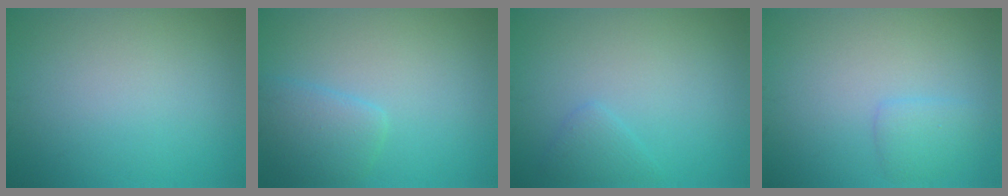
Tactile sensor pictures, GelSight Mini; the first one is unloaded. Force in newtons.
{"total": 2.6, "press": 2.6, "slide": 0.2}
{"total": 1.3, "press": 1.3, "slide": 0.1}
{"total": 1.6, "press": 1.6, "slide": 0.1}